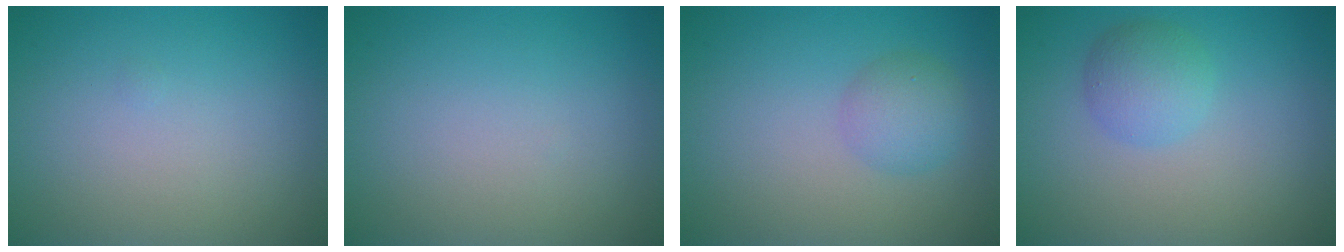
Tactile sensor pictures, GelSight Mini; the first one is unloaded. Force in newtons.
{"total": 0.0}
{"total": 2.5, "press": 2.5, "slide": 0.1}
{"total": 2.7, "press": 2.7, "slide": 0.1}